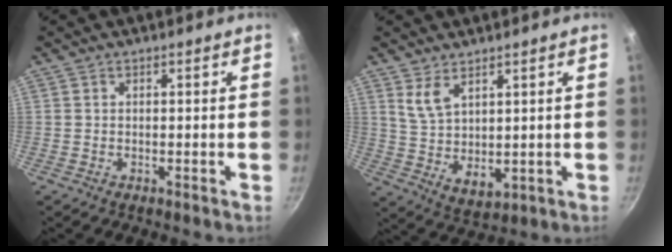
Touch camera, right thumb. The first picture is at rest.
{"total": 7.1, "force": [3.9, 3.4, 4.9], "torque": [-0.079, -0.038, 0.087]}